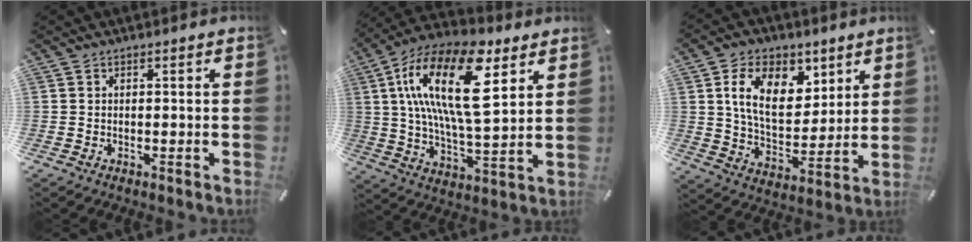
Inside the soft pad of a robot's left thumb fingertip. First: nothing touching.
{"total": 23.0, "force": [9.1, 9.1, 19.1], "torque": [-0.391, -0.030, 0.139]}
{"total": 14.6, "force": [6.4, 9.6, 9.0], "torque": [-0.152, -0.013, 0.117]}